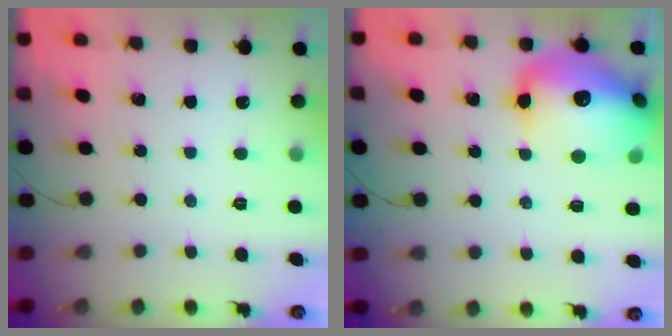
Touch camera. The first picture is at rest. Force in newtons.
{"total": 20.7, "press": 20.5, "slide": 3.3}